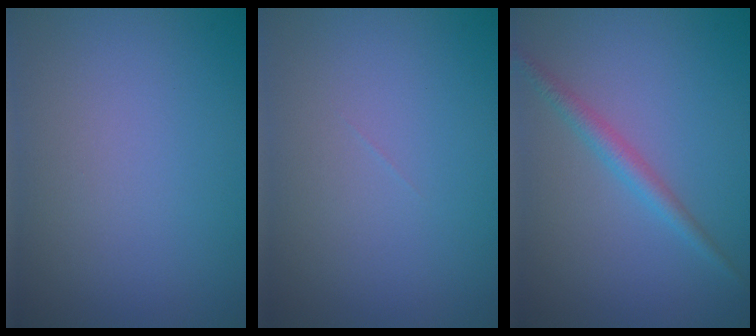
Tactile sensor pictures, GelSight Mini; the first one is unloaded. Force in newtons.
{"total": 0.0}
{"total": 2.0, "press": 2.0, "slide": 0.1}